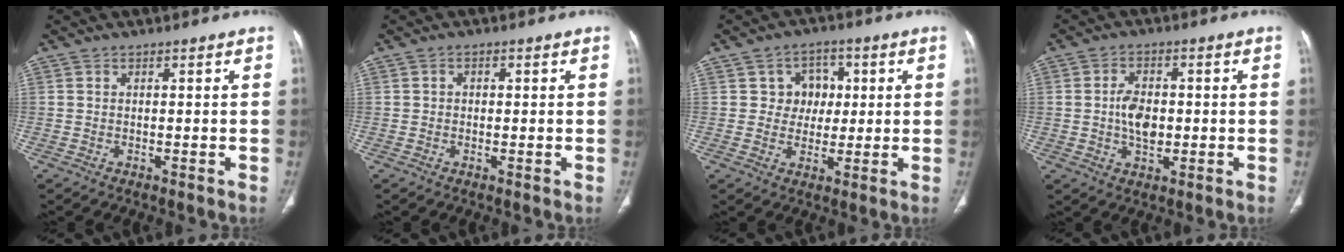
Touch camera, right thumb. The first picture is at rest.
{"total": 0.9, "force": [0.1, 0.8, 0.5], "torque": [-0.003, 0.002, -0.001]}
{"total": 6.6, "force": [1.3, 5.9, 2.7], "torque": [0.005, 0.005, 0.016]}
{"total": 6.1, "force": [-0.3, 3.9, 4.7], "torque": [-0.075, 0.002, -0.006]}